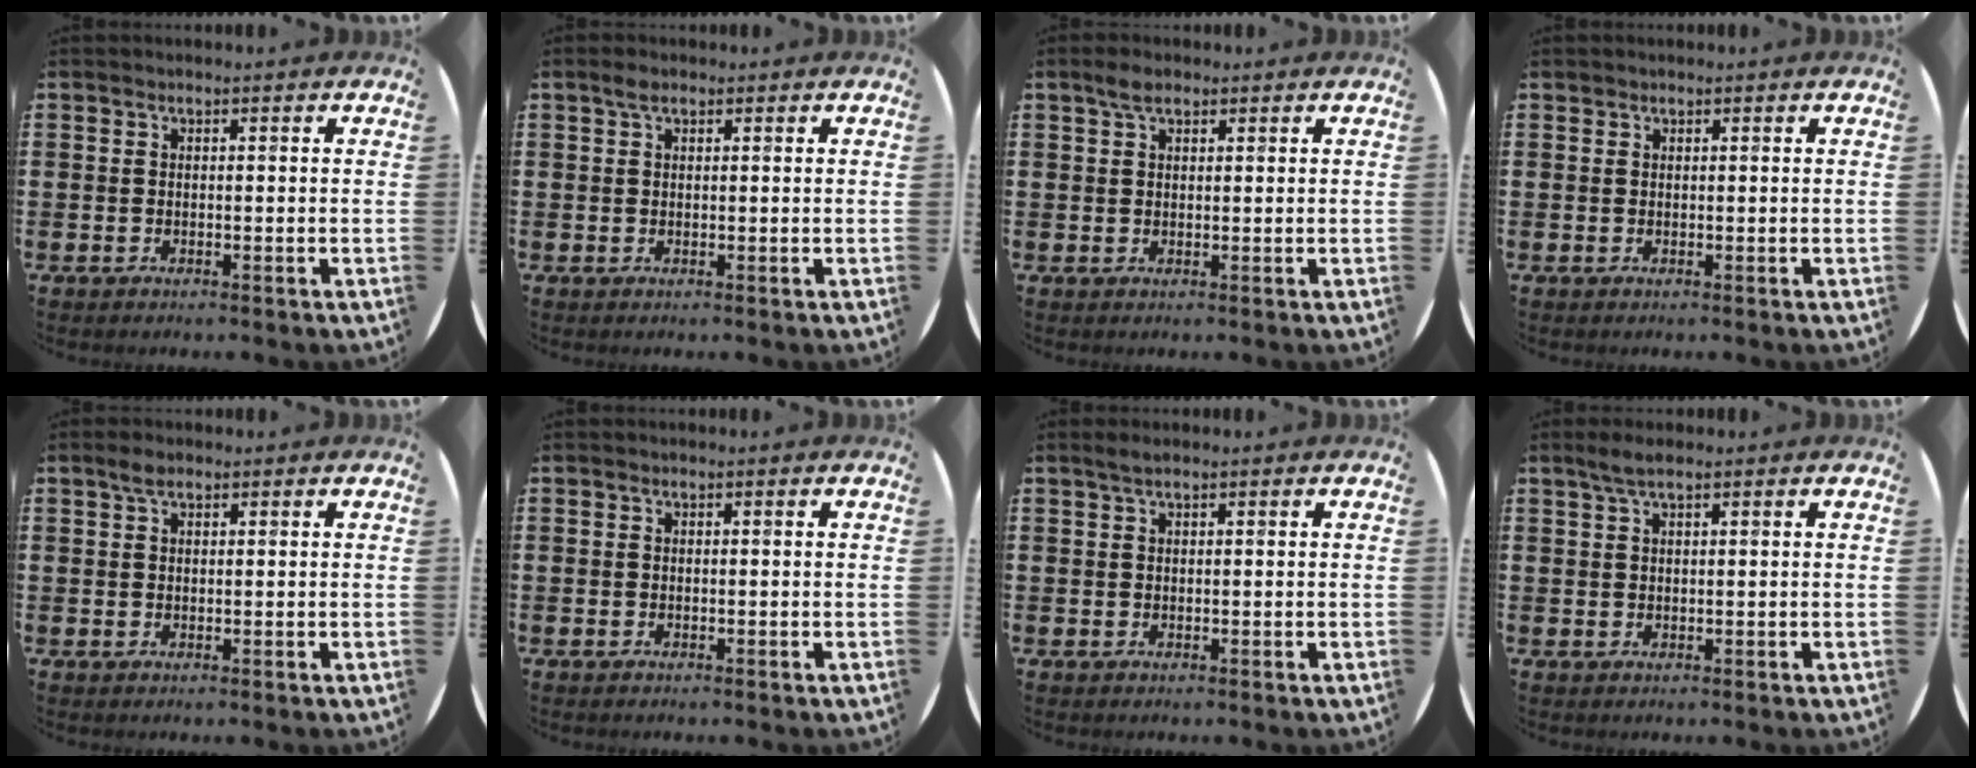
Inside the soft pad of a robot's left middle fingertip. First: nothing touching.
{"total": 1.4, "force": [0.8, 0.7, 0.8], "torque": [-0.011, 0.003, 0.013]}
{"total": 2.4, "force": [1.7, 1.2, 1.4], "torque": [-0.022, 0.004, 0.028]}
{"total": 0.0}
{"total": 1.7, "force": [1.2, 0.9, 1.0], "torque": [-0.015, 0.002, 0.019]}
{"total": 0.0}
{"total": 1.0, "force": [0.6, 0.0, 0.7], "torque": [-0.014, 0.003, 0.011]}
{"total": 2.1, "force": [1.5, 0.2, 1.5], "torque": [-0.030, 0.004, 0.027]}